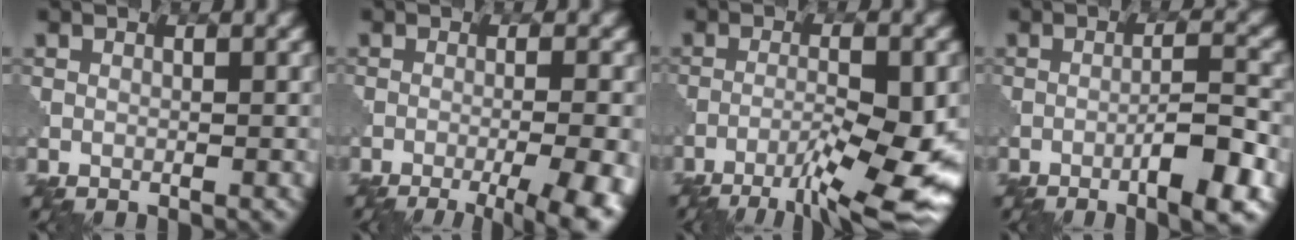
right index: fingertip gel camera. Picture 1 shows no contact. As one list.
[{"total": 10.5, "force": [-5.9, 3.7, 7.9], "torque": [-0.065, -0.007, -0.068]}, {"total": 8.5, "force": [-4.6, 1.2, 7.1], "torque": [-0.114, -0.006, -0.073]}, {"total": 5.4, "force": [-2.5, 0.9, 4.7], "torque": [-0.073, 0.009, -0.042]}]